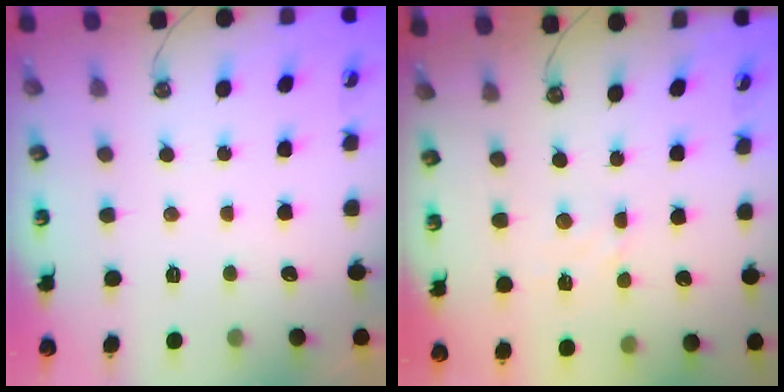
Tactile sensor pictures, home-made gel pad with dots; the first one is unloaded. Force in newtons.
{"total": 2.8, "press": 2.8, "slide": 0.4}